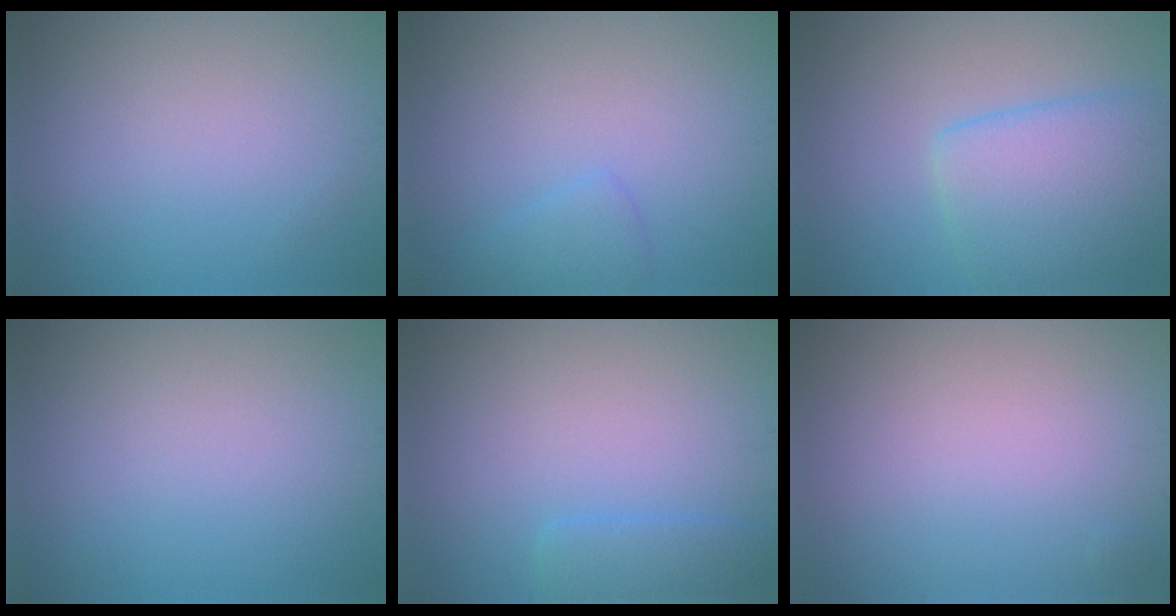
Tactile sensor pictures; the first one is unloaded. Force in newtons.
{"total": 1.5, "press": 1.5, "slide": 0.0}
{"total": 5.2, "press": 5.2, "slide": 0.3}
{"total": 0.0}
{"total": 2.0, "press": 1.9, "slide": 0.3}
{"total": 0.0}